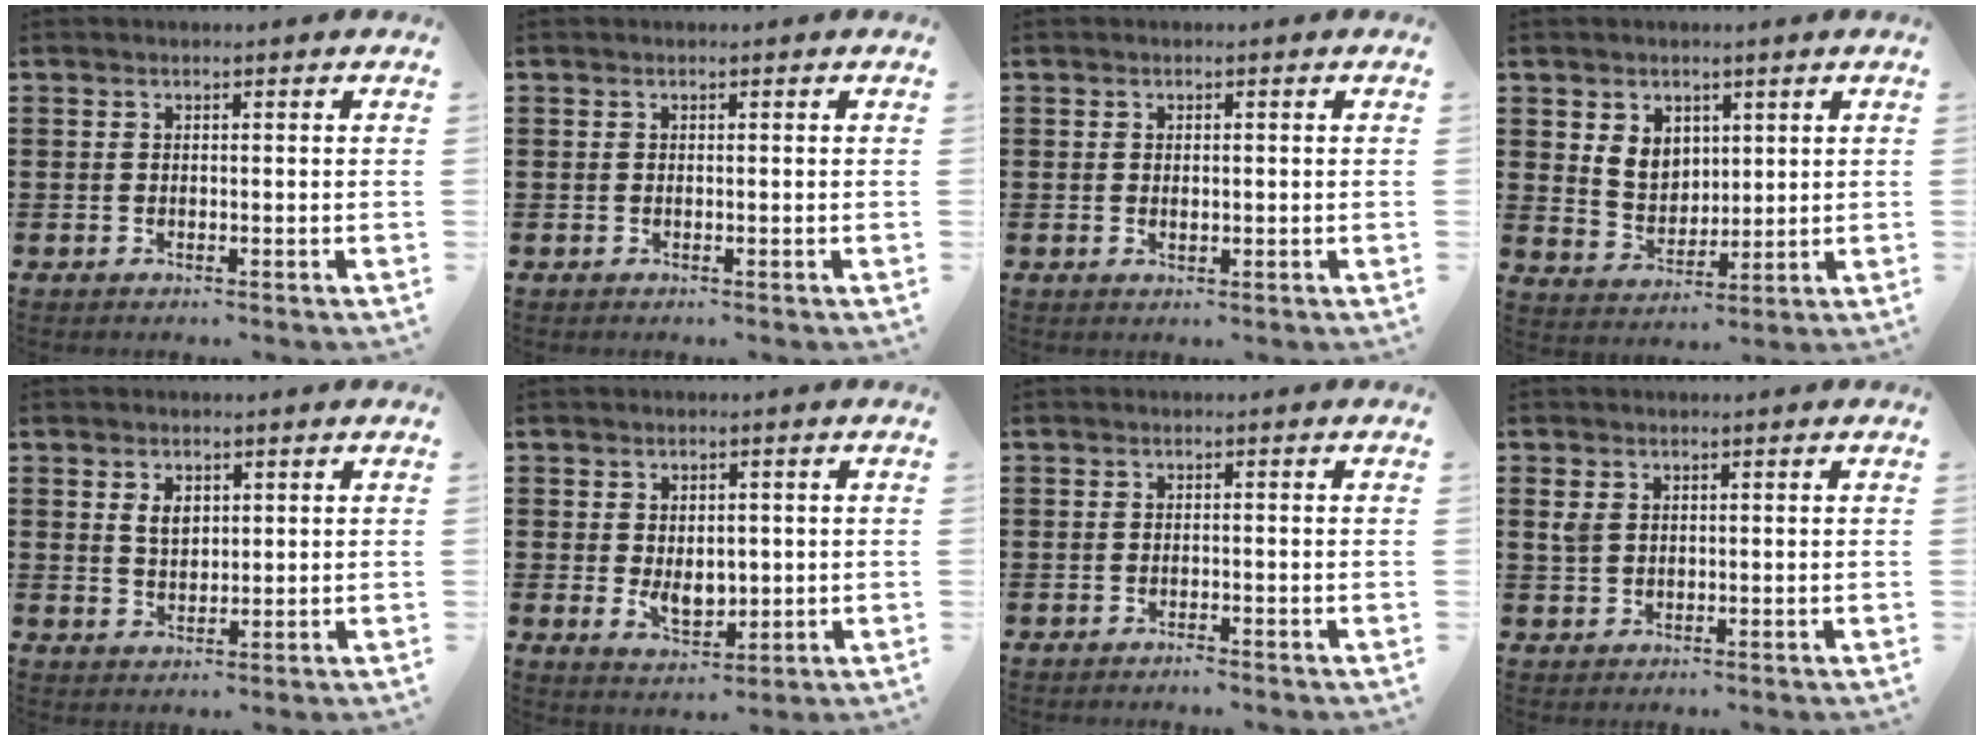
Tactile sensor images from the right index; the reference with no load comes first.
{"total": 0.0}
{"total": 0.9, "force": [0.1, 0.5, 0.7], "torque": [-0.014, 0.004, 0.001]}
{"total": 5.2, "force": [2.4, 4.2, 1.9], "torque": [-0.046, 0.010, 0.044]}
{"total": 3.0, "force": [1.3, 1.9, 1.9], "torque": [-0.036, 0.004, 0.021]}
{"total": 4.6, "force": [0.1, 3.2, 3.4], "torque": [-0.052, 0.001, 0.000]}
{"total": 0.8, "force": [-0.8, 0.0, 0.2], "torque": [-0.006, -0.003, -0.015]}
{"total": 2.2, "force": [1.0, 1.5, 1.3], "torque": [-0.029, 0.007, 0.018]}